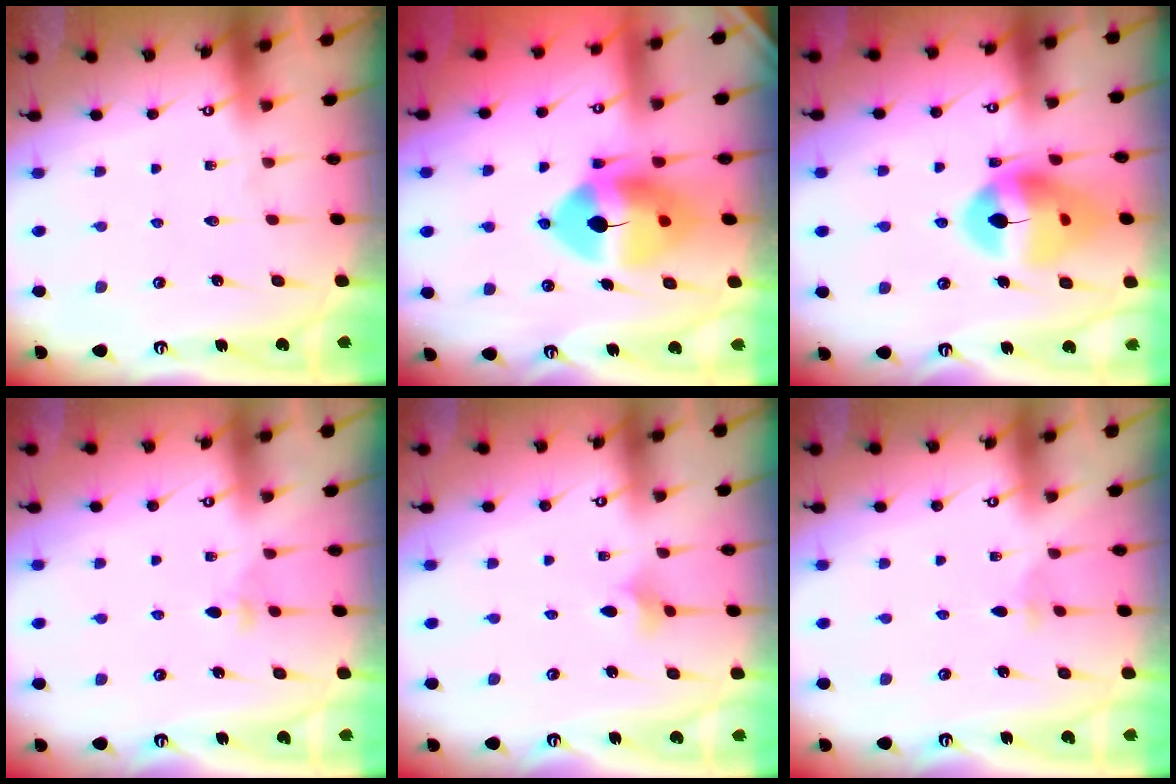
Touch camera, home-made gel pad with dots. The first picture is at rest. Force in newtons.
{"total": 13.2, "press": 13.0, "slide": 2.1}
{"total": 16.2, "press": 16.1, "slide": 2.0}
{"total": 2.8, "press": 2.7, "slide": 0.8}
{"total": 3.3, "press": 3.2, "slide": 0.6}
{"total": 1.8, "press": 1.8, "slide": 0.3}